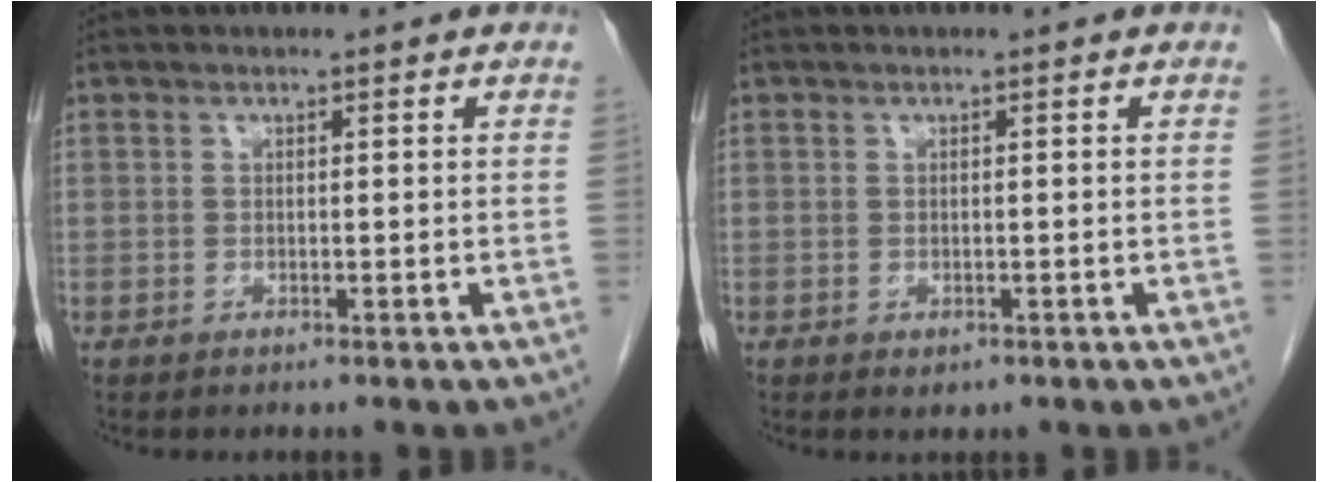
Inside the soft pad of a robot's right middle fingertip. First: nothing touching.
{"total": 0.8, "force": [-0.4, 0.6, 0.5], "torque": [-0.004, 0.000, -0.001]}